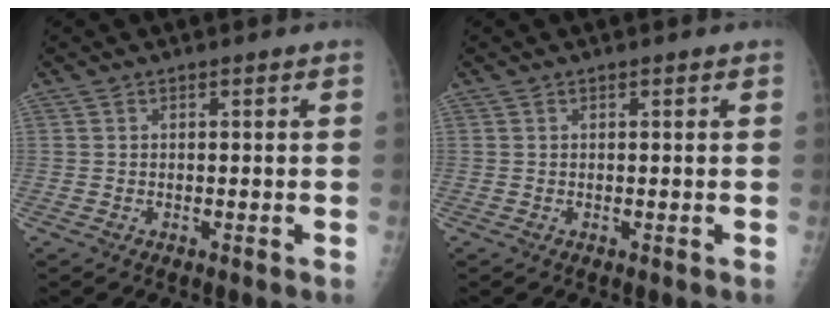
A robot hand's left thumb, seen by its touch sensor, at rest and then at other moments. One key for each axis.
{"total": 0.0}